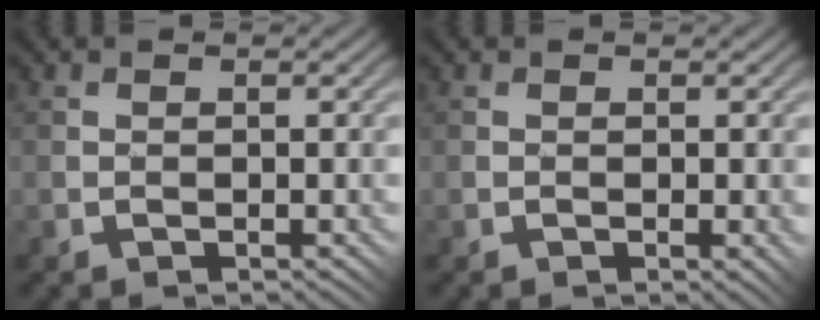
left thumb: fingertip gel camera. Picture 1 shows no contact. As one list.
[{"total": 0.9, "force": [-0.1, 0.4, 0.8], "torque": [-0.010, -0.002, 0.000]}]